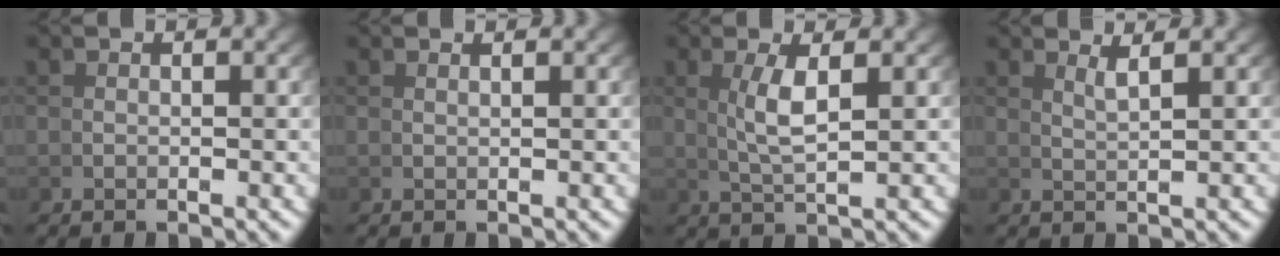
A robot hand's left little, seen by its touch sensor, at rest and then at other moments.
{"total": 0.9, "force": [0.7, -0.6, 0.0], "torque": [0.005, 0.004, 0.013]}
{"total": 2.9, "force": [1.0, -0.3, 2.7], "torque": [-0.053, -0.004, 0.029]}
{"total": 2.1, "force": [1.7, -1.1, 0.7], "torque": [-0.009, -0.004, 0.037]}